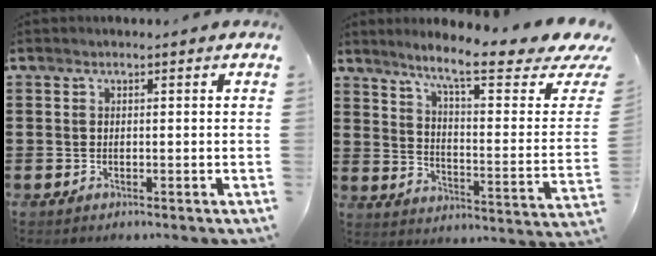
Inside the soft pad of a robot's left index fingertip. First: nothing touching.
{"total": 10.3, "force": [7.8, 0.6, 6.8], "torque": [-0.128, -0.061, 0.119]}